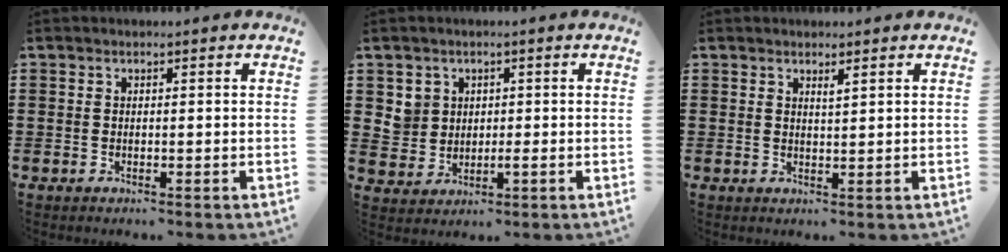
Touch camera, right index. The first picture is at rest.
{"total": 3.2, "force": [0.8, 2.8, 1.1], "torque": [-0.036, 0.007, 0.015]}
{"total": 1.2, "force": [1.1, 0.2, 0.6], "torque": [-0.012, 0.002, 0.019]}